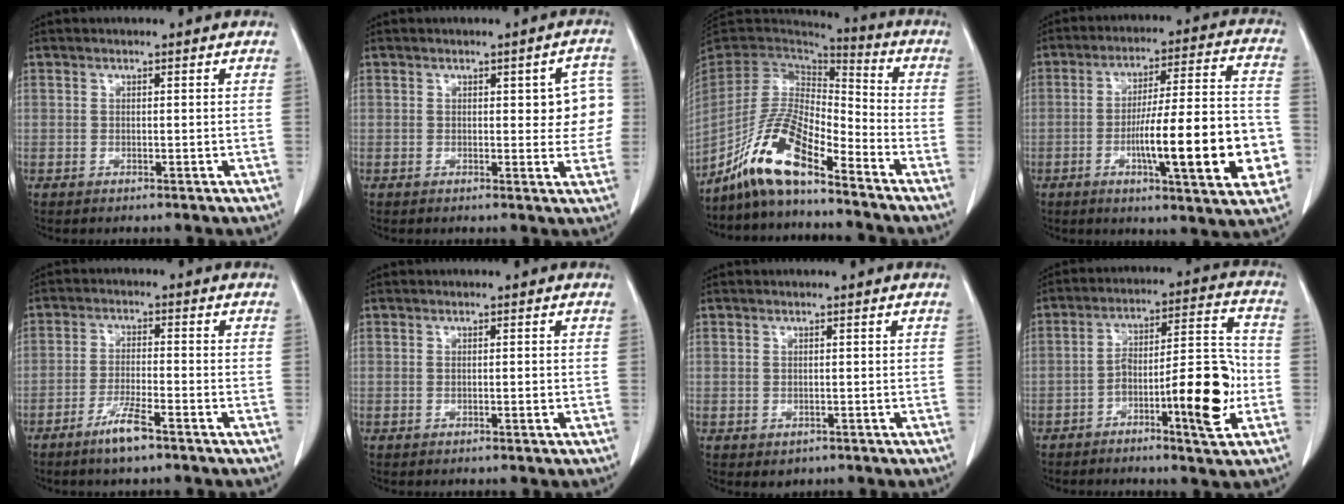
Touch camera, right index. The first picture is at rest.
{"total": 6.2, "force": [0.8, 2.3, 5.7], "torque": [-0.046, 0.012, 0.006]}
{"total": 12.3, "force": [-8.8, 2.6, 8.3], "torque": [-0.171, 0.009, -0.165]}
{"total": 19.4, "force": [-4.9, 2.5, 18.6], "torque": [-0.240, 0.013, -0.066]}
{"total": 5.2, "force": [-3.6, 0.4, 3.7], "torque": [-0.074, -0.006, -0.068]}
{"total": 0.8, "force": [-0.2, 0.1, 0.8], "torque": [-0.012, -0.001, -0.001]}
{"total": 1.6, "force": [-0.6, 1.4, 0.4], "torque": [-0.004, 0.002, -0.001]}
{"total": 13.1, "force": [-4.3, 2.4, 12.2], "torque": [-0.184, 0.024, -0.062]}